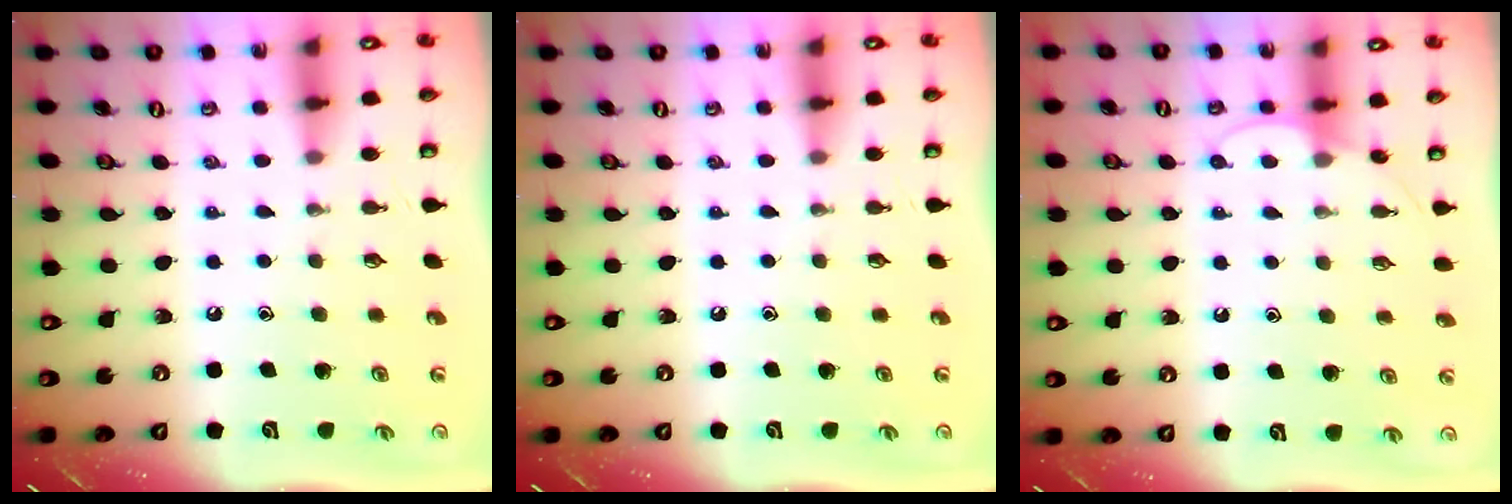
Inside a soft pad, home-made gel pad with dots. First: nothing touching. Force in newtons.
{"total": 0.0}
{"total": 5.4, "press": 5.4, "slide": 0.3}